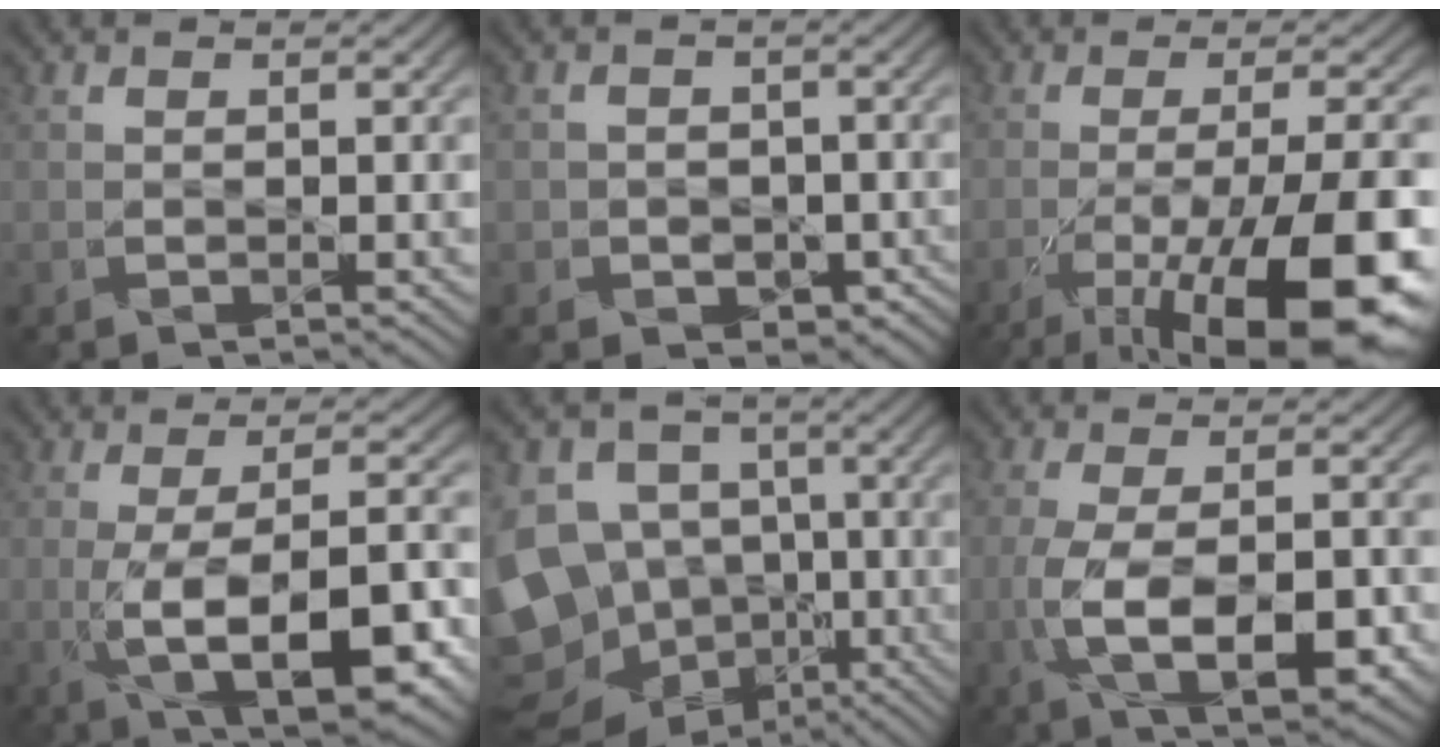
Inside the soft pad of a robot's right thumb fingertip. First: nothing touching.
{"total": 5.3, "force": [-1.4, 5.1, 0.9], "torque": [-0.034, -0.001, -0.038]}
{"total": 16.3, "force": [-8.3, 4.5, 13.3], "torque": [-0.212, -0.015, -0.113]}
{"total": 12.1, "force": [-4.3, 3.9, 10.6], "torque": [-0.176, -0.007, -0.060]}
{"total": 14.9, "force": [-3.6, 12.6, 7.1], "torque": [-0.225, 0.001, -0.059]}
{"total": 9.8, "force": [-3.4, 3.8, 8.3], "torque": [-0.163, -0.015, -0.051]}